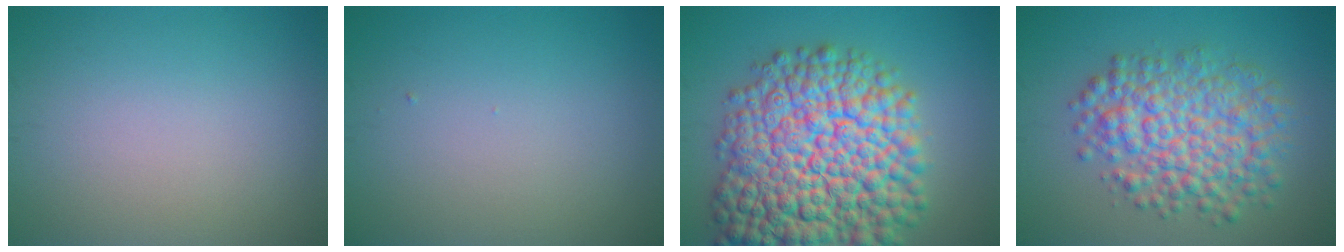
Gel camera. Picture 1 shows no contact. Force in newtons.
{"total": 0.0}
{"total": 17.0, "press": 17.0, "slide": 0.7}
{"total": 7.4, "press": 7.4, "slide": 0.1}